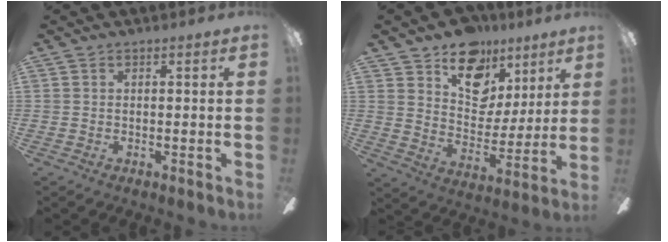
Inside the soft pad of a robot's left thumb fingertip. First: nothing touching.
{"total": 15.7, "force": [10.1, 10.3, 6.2], "torque": [-0.093, -0.060, 0.188]}